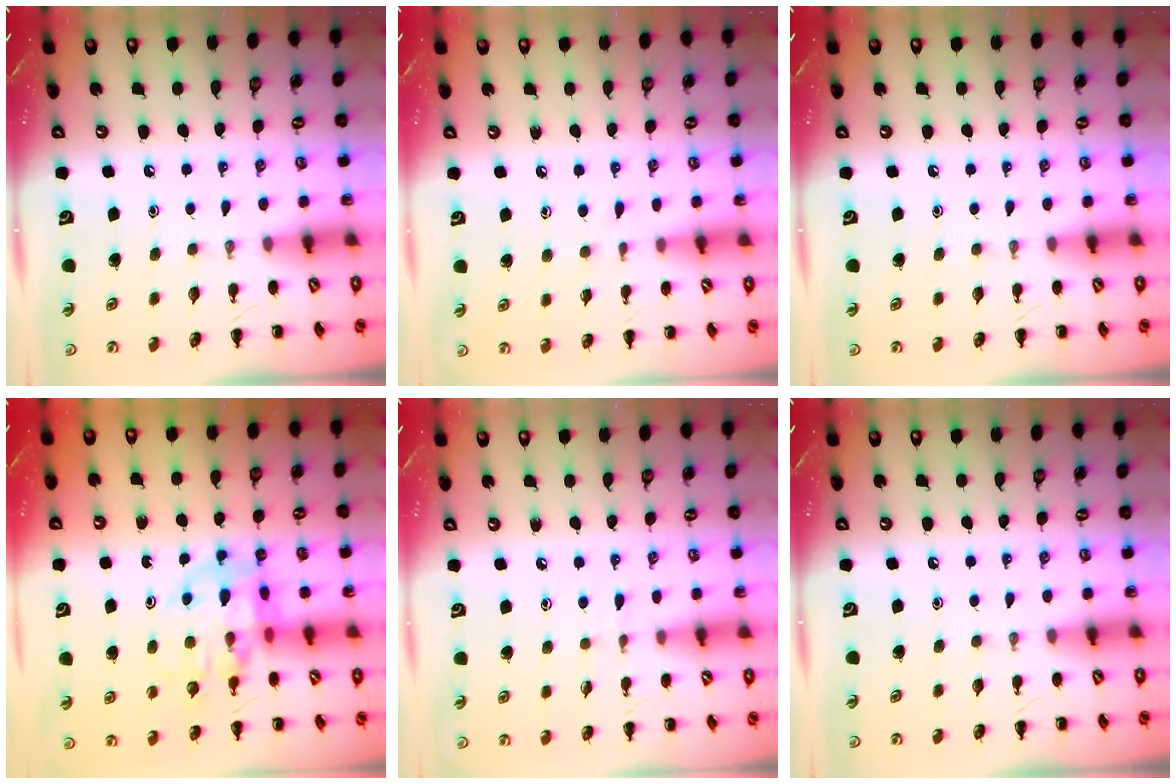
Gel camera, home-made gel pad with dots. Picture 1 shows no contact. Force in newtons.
{"total": 3.5, "press": 3.1, "slide": 1.6}
{"total": 0.0}
{"total": 12.3, "press": 11.8, "slide": 3.4}
{"total": 4.8, "press": 4.3, "slide": 2.0}
{"total": 0.0}